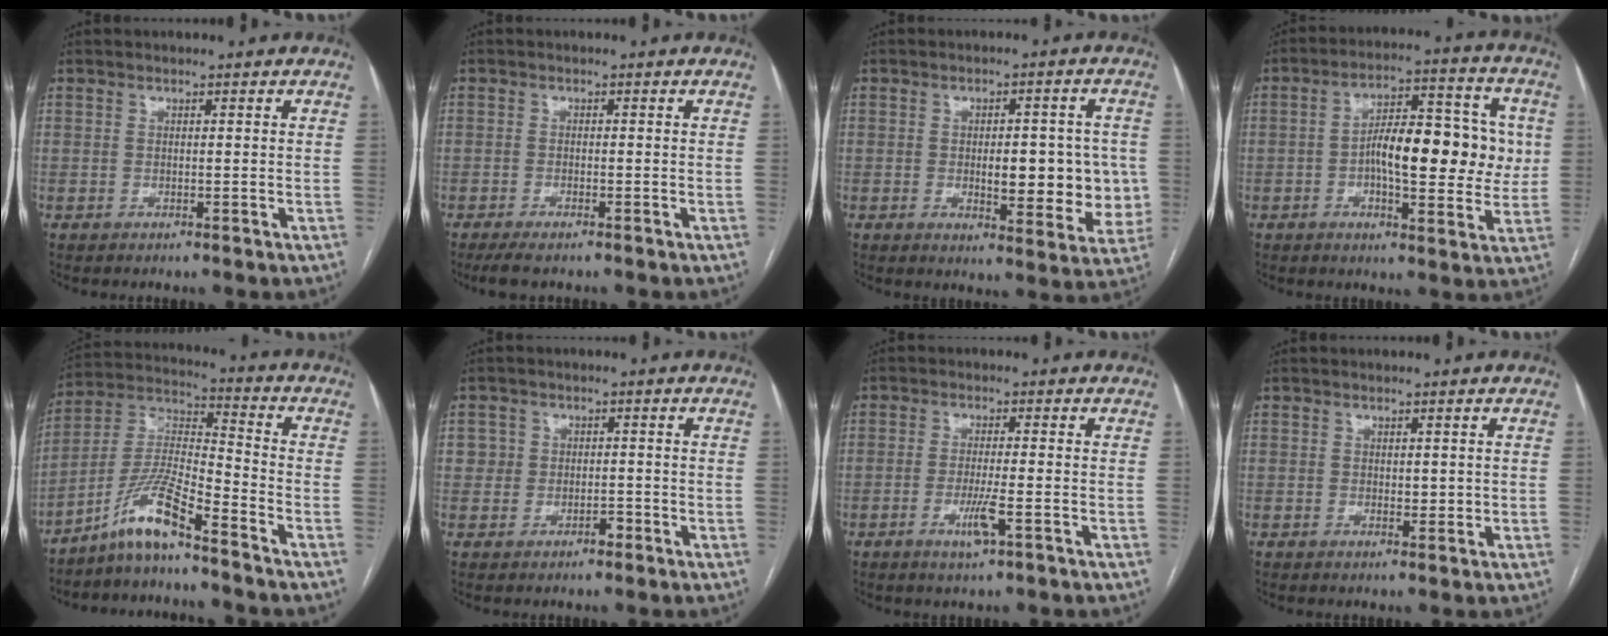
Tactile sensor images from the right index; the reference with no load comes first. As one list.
[{"total": 3.5, "force": [-2.8, 0.6, 2.1], "torque": [-0.039, -0.008, -0.046]}, {"total": 10.7, "force": [-0.7, 4.4, 9.7], "torque": [-0.110, 0.007, 0.003]}, {"total": 14.3, "force": [-0.1, 5.3, 13.2], "torque": [-0.201, 0.031, -0.003]}, {"total": 10.0, "force": [-7.4, 0.3, 6.7], "torque": [-0.149, 0.001, -0.147]}, {"total": 2.6, "force": [-0.6, 2.4, 0.8], "torque": [0.006, 0.012, -0.008]}, {"total": 4.1, "force": [-1.7, 0.0, 3.7], "torque": [-0.069, -0.008, -0.030]}, {"total": 1.3, "force": [0.3, 0.8, 1.0], "torque": [-0.007, 0.000, 0.007]}]